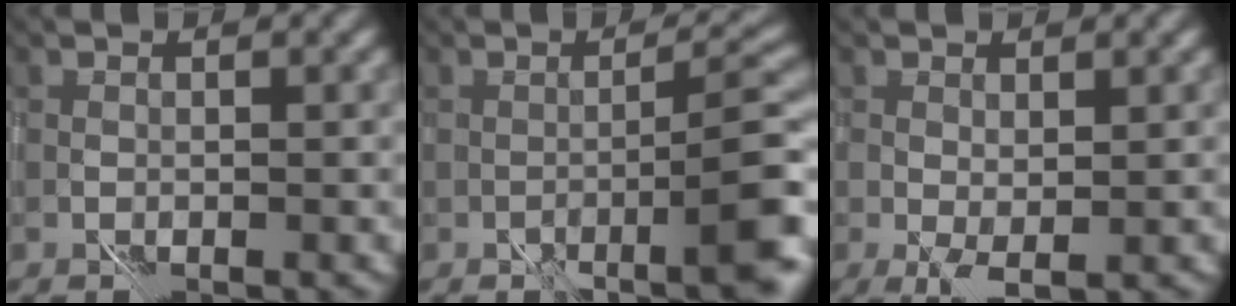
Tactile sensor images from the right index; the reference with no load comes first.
{"total": 6.3, "force": [-1.8, 1.2, 5.9], "torque": [-0.072, 0.015, -0.023]}
{"total": 1.4, "force": [0.8, 0.1, 1.1], "torque": [-0.024, 0.002, 0.016]}